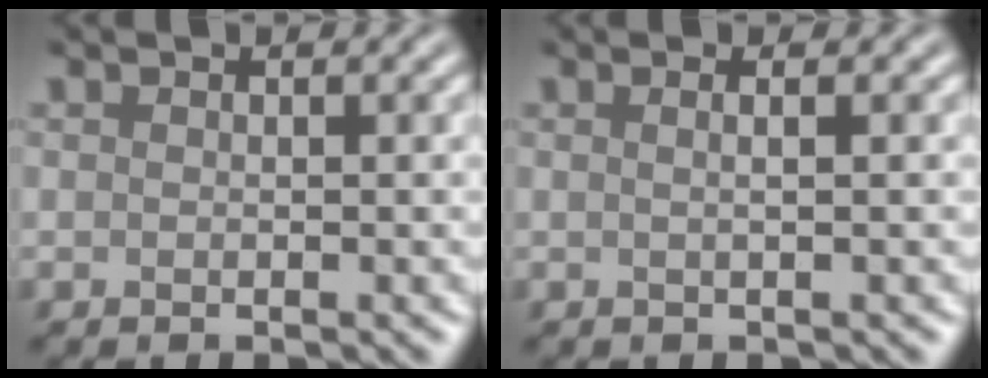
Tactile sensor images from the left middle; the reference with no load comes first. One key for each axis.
{"total": 2.0, "fx": 0.6, "fy": 1.0, "fz": 1.6, "tx": -0.006, "ty": 0.011, "tz": -0.015}